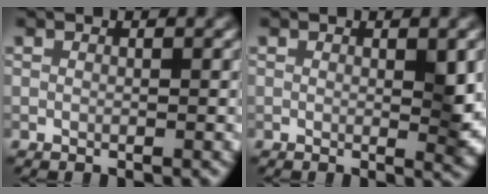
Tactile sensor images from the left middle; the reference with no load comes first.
{"total": 2.6, "force": [0.3, 0.5, 2.6], "torque": [-0.034, -0.006, 0.004]}